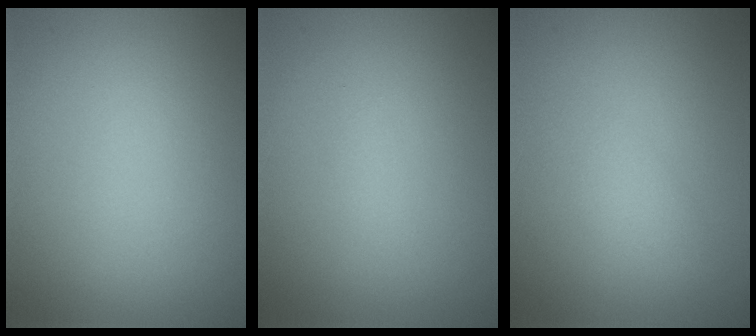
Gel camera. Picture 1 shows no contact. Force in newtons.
{"total": 0.6, "press": 0.6, "slide": 0.0}
{"total": 1.9, "press": 1.9, "slide": 0.2}